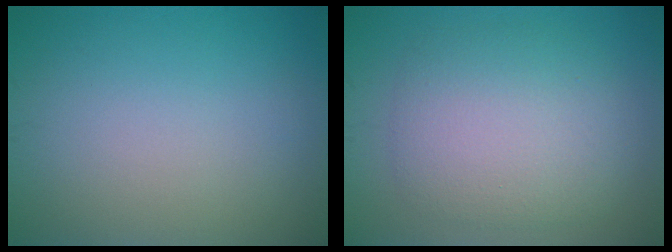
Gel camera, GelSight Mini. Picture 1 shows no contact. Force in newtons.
{"total": 6.0, "press": 6.0, "slide": 0.3}